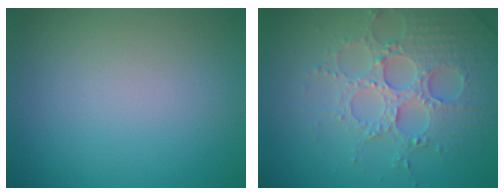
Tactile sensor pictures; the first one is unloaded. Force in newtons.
{"total": 4.9, "press": 4.4, "slide": 2.1}